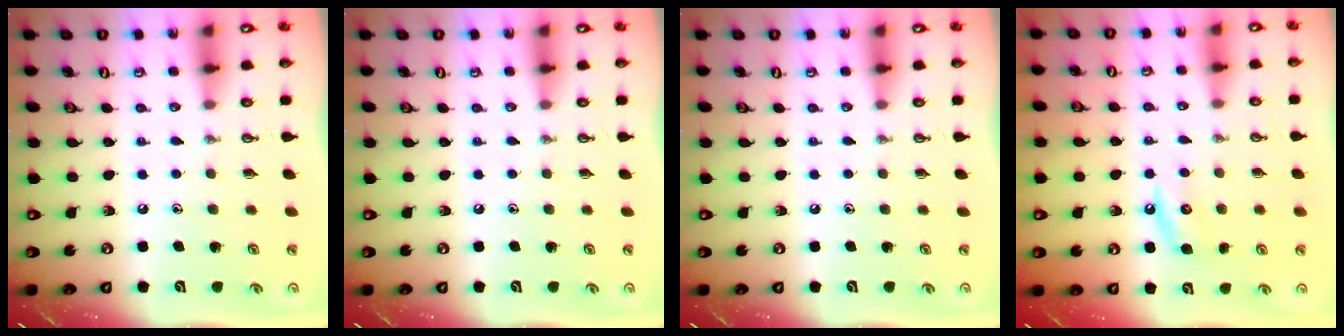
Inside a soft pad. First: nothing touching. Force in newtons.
{"total": 0.0}
{"total": 0.0}
{"total": 4.5, "press": 4.4, "slide": 0.7}